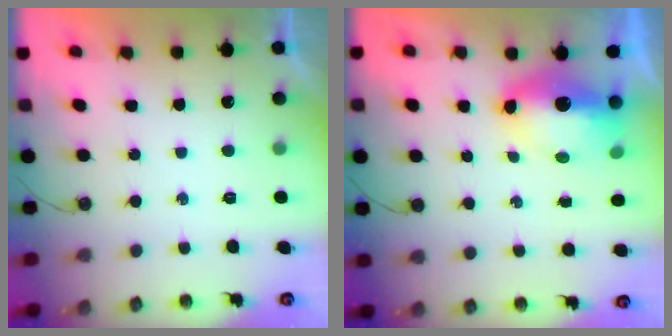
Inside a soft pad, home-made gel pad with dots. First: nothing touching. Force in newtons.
{"total": 8.0, "press": 8.0, "slide": 0.9}